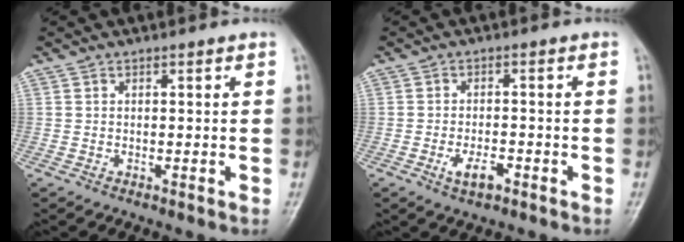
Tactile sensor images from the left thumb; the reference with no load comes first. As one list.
[{"total": 3.9, "force": [-2.1, 1.8, 2.7], "torque": [-0.047, 0.006, -0.033]}]